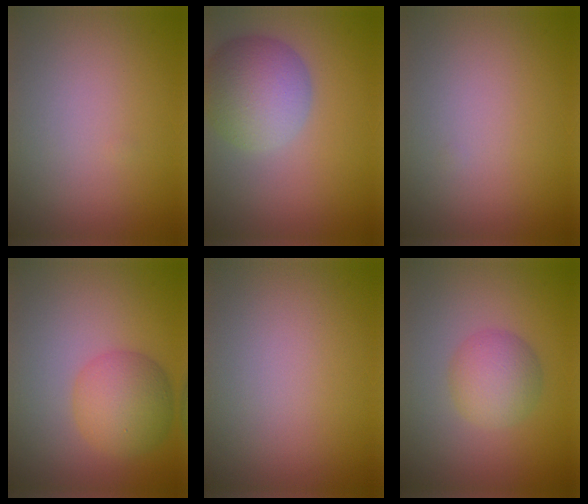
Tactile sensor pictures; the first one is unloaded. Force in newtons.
{"total": 6.3, "press": 6.2, "slide": 0.4}
{"total": 0.0}
{"total": 4.8, "press": 4.8, "slide": 0.2}
{"total": 0.0}
{"total": 3.7, "press": 3.7, "slide": 0.0}